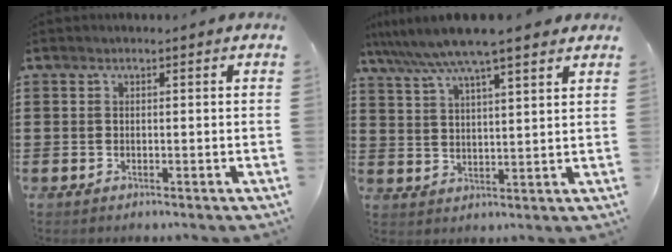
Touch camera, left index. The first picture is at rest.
{"total": 7.8, "force": [6.4, 0.2, 4.3], "torque": [-0.103, -0.022, 0.112]}